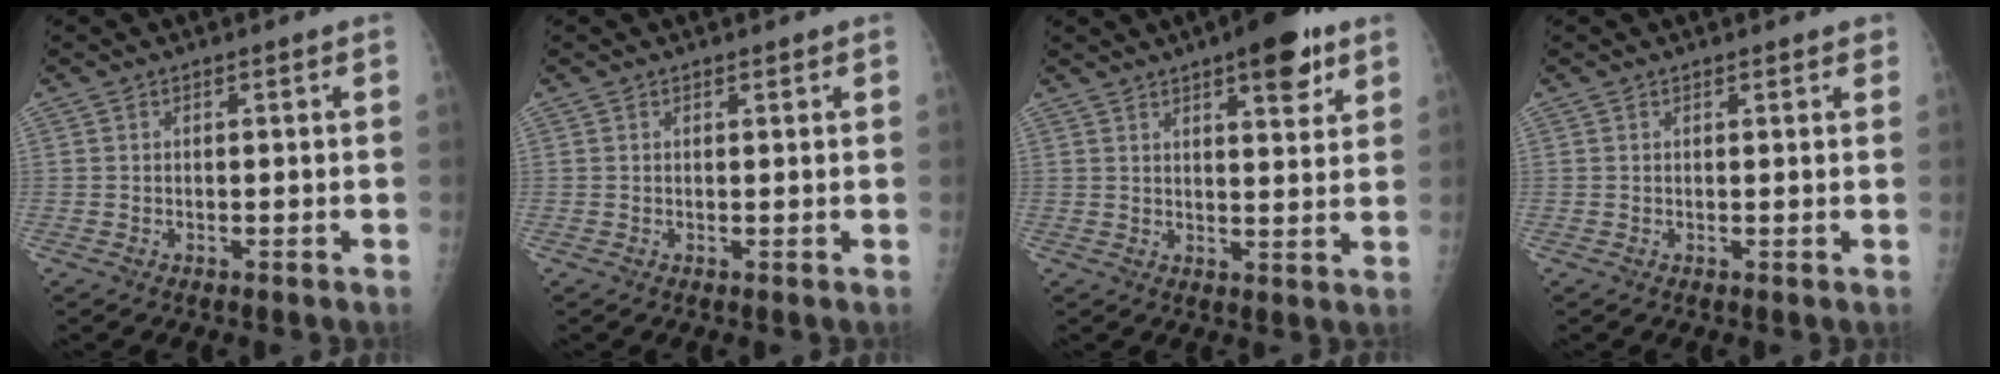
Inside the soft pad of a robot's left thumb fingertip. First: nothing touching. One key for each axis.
{"total": 0.8, "fx": 0.6, "fy": 0.3, "fz": 0.4, "tx": -0.003, "ty": -0.003, "tz": 0.008}
{"total": 10.3, "fx": 6.0, "fy": 3.4, "fz": 7.7, "tx": -0.082, "ty": -0.025, "tz": 0.079}
{"total": 1.5, "fx": 1.2, "fy": 0.6, "fz": 0.7, "tx": -0.002, "ty": -0.003, "tz": 0.012}